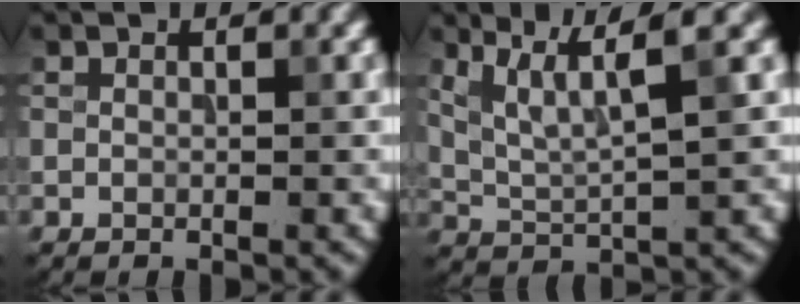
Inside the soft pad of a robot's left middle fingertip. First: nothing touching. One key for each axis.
{"total": 4.9, "fx": 2.6, "fy": 0.8, "fz": 4.1, "tx": -0.079, "ty": 0.000, "tz": 0.056}